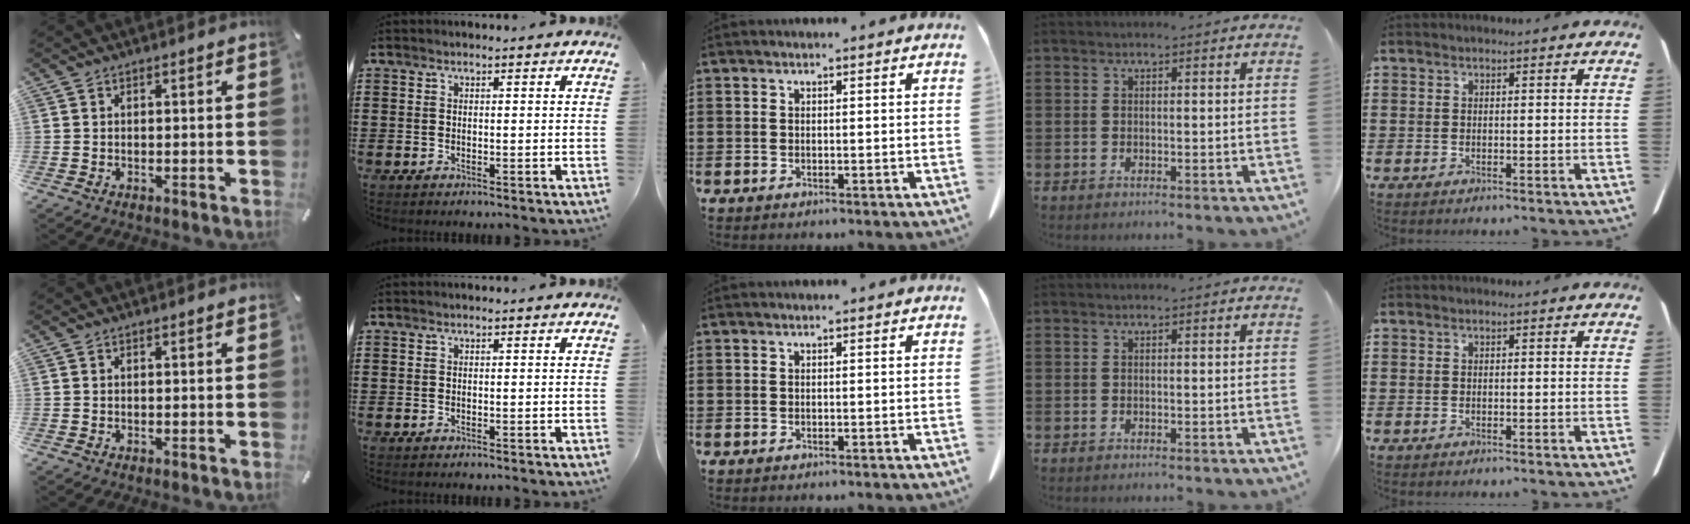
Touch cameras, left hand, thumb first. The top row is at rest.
{}